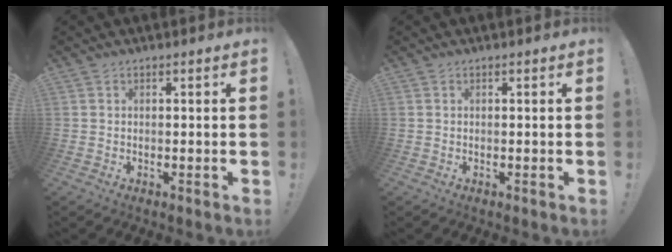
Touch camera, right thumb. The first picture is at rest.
{"total": 0.0}